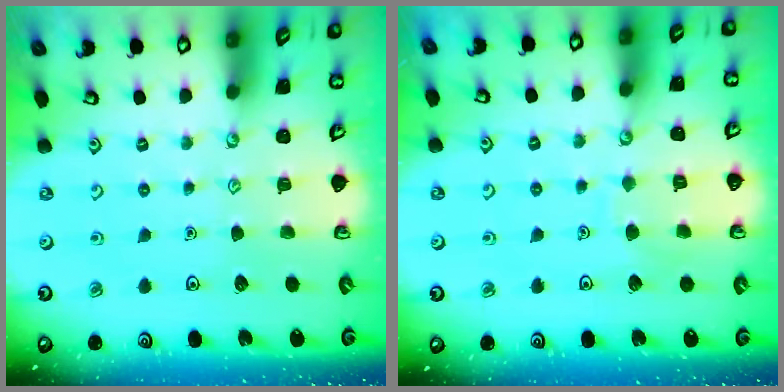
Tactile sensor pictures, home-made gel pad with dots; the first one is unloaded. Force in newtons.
{"total": 5.7, "press": 5.7, "slide": 0.4}